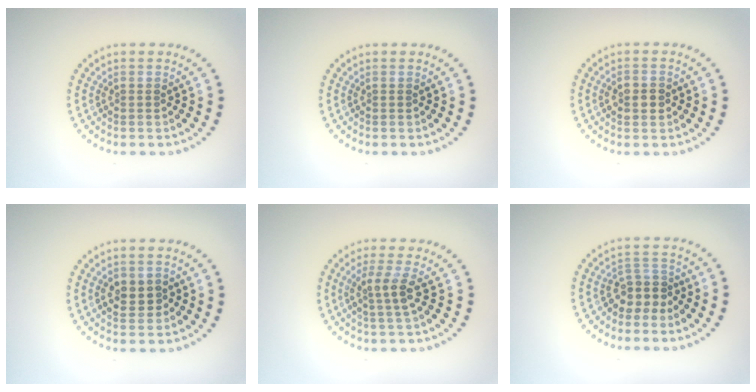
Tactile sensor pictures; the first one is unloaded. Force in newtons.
{"total": 0.0}
{"total": 2.6, "press": 2.6, "slide": 0.1}
{"total": 2.4, "press": 2.3, "slide": 0.3}
{"total": 2.5, "press": 2.1, "slide": 1.4}
{"total": 2.7, "press": 2.1, "slide": 1.7}